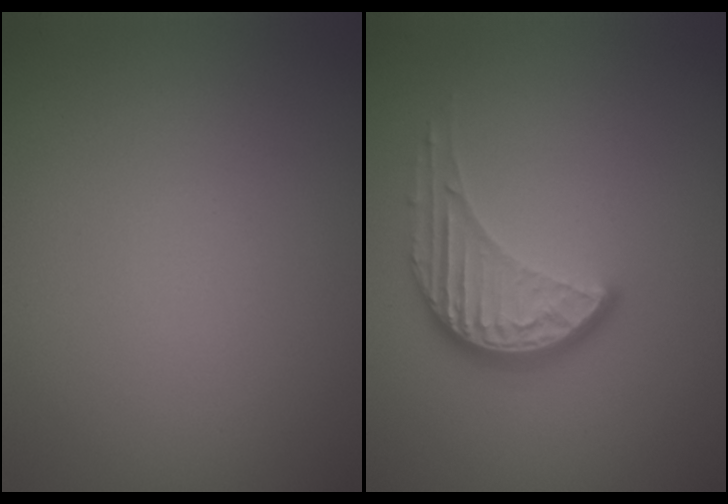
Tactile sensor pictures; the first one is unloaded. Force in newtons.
{"total": 4.0, "press": 3.0, "slide": 2.7}